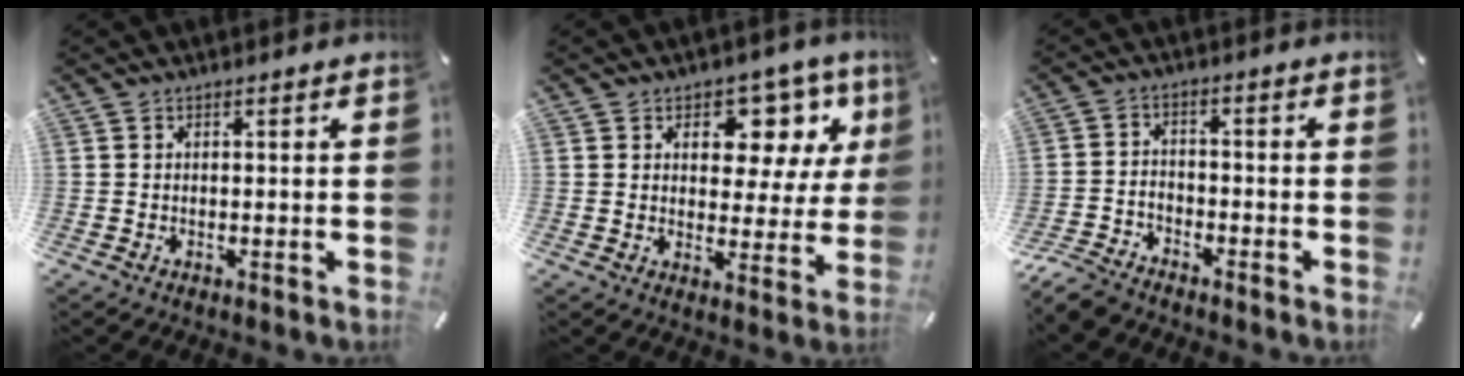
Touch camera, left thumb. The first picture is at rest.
{"total": 11.6, "force": [6.0, 7.8, 6.2], "torque": [-0.082, -0.038, 0.102]}
{"total": 6.7, "force": [-6.0, 2.4, 1.7], "torque": [-0.043, 0.026, -0.118]}